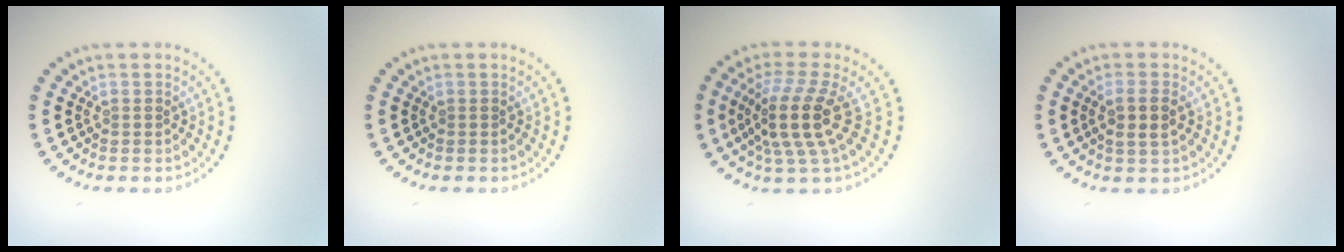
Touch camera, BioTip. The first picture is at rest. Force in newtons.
{"total": 0.0}
{"total": 4.9, "press": 3.6, "slide": 3.3}
{"total": 2.1, "press": 2.0, "slide": 0.8}